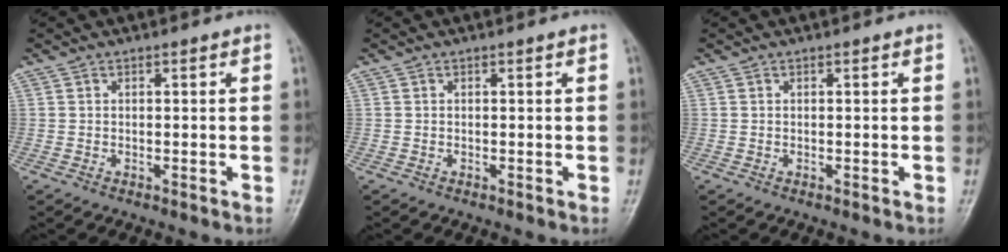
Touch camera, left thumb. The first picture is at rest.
{"total": 0.0}
{"total": 0.0}